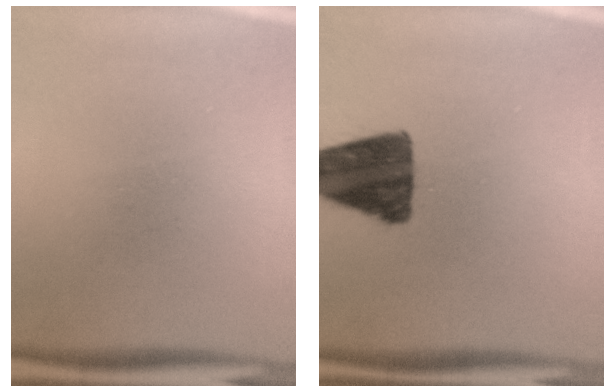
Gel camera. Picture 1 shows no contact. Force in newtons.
{"total": 13.9}